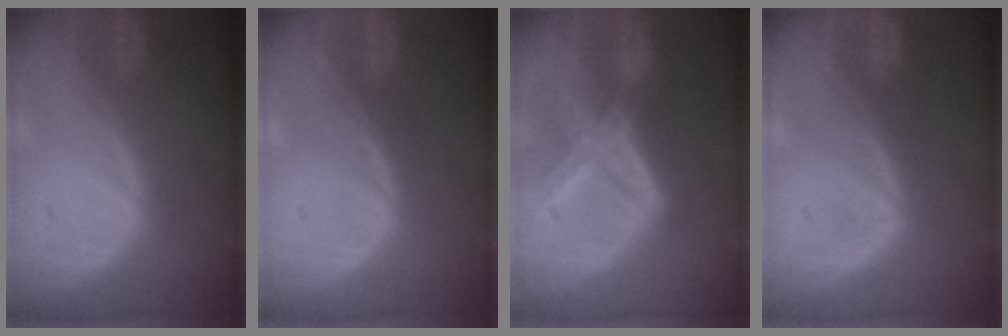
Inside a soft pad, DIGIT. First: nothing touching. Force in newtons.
{"total": 0.0}
{"total": 8.2, "press": 7.1, "slide": 4.1}
{"total": 0.9, "press": 0.8, "slide": 0.2}